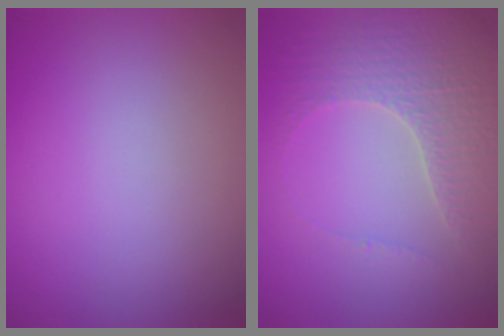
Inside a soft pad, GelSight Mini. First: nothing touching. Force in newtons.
{"total": 3.3, "press": 3.2, "slide": 0.8}